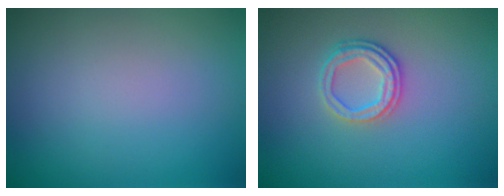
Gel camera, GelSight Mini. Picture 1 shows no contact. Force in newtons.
{"total": 2.6, "press": 2.3, "slide": 1.1}